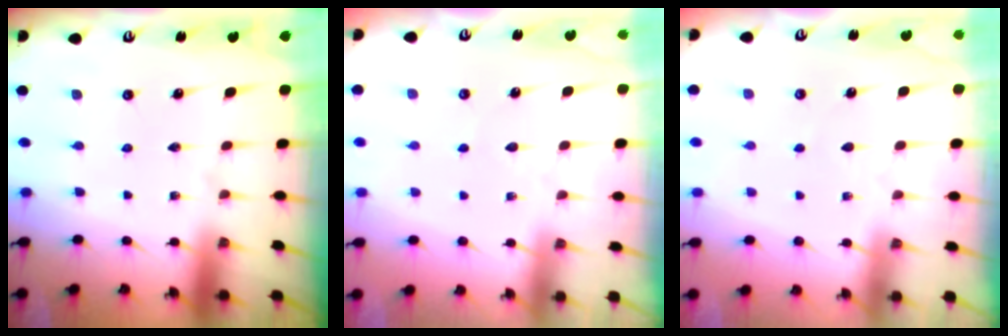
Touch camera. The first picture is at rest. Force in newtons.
{"total": 3.0, "press": 2.9, "slide": 0.4}
{"total": 2.1, "press": 2.0, "slide": 0.3}